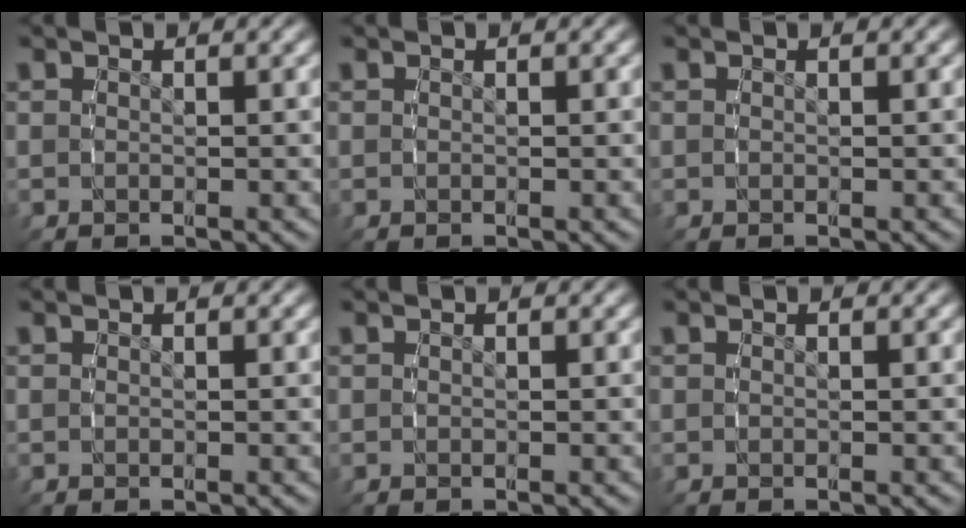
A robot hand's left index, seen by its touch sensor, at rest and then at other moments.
{"total": 0.0}
{"total": 0.0}
{"total": 0.0}
{"total": 0.0}
{"total": 0.0}